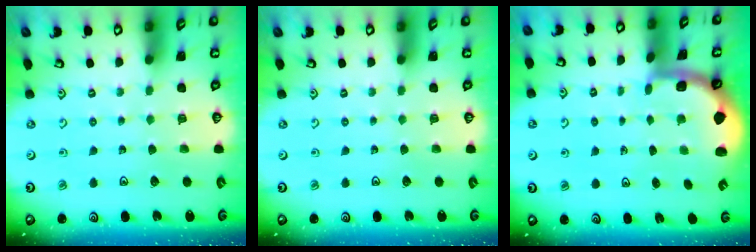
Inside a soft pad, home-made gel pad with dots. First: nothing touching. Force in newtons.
{"total": 0.0}
{"total": 1.5, "press": 1.5, "slide": 0.2}